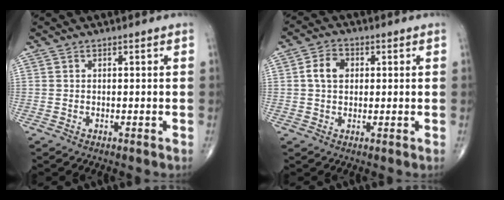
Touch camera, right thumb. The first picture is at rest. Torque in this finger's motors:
{"motor_torque": [-0.43, 0.31, 0.30, -0.08, 0.02]}